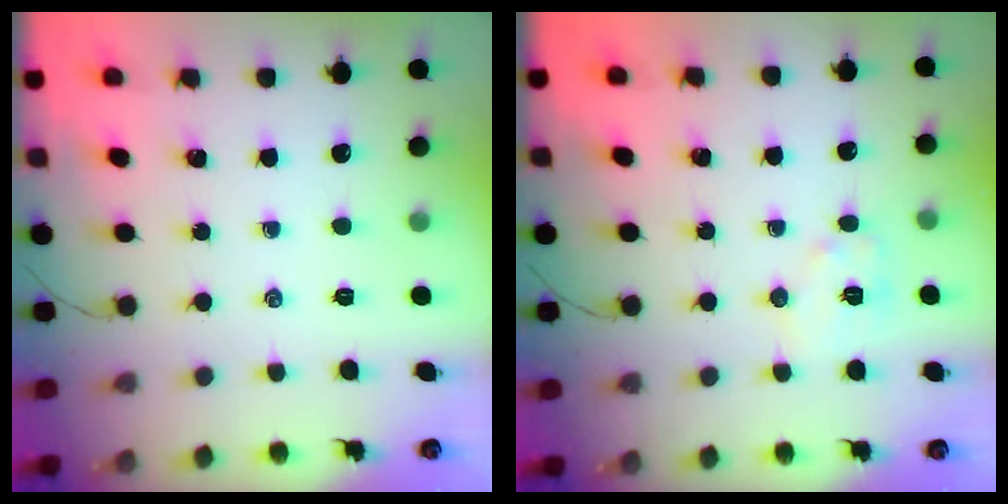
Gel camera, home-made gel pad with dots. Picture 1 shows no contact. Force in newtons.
{"total": 7.3, "press": 7.3, "slide": 0.7}